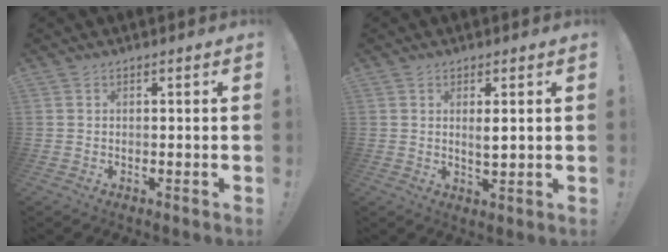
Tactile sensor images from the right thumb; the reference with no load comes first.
{"total": 3.1, "force": [0.8, 0.8, 2.9], "torque": [-0.049, -0.008, 0.012]}